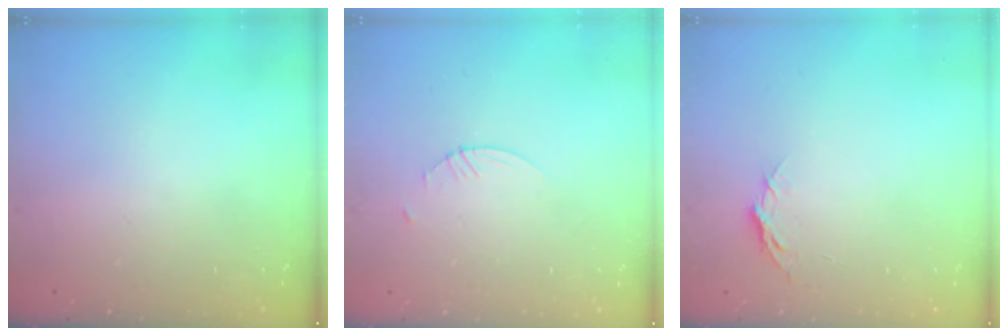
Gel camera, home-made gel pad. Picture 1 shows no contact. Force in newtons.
{"total": 1.6, "press": 1.5, "slide": 0.2}
{"total": 5.2, "press": 5.1, "slide": 0.5}